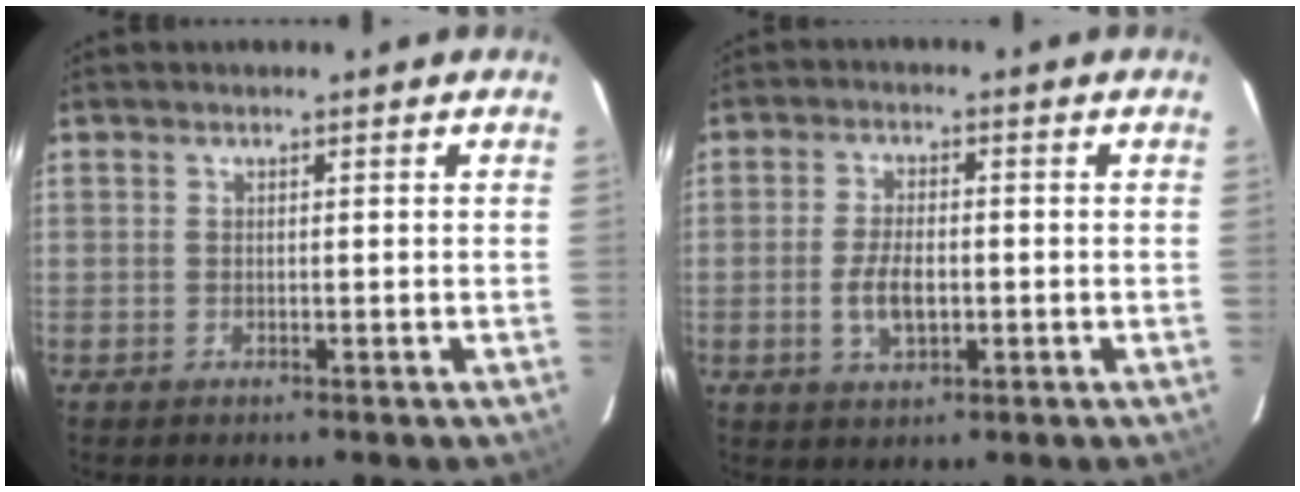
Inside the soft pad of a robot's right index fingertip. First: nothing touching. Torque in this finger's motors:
{"motor_torque": [0.31, 0.22, 0.23, 0.04]}